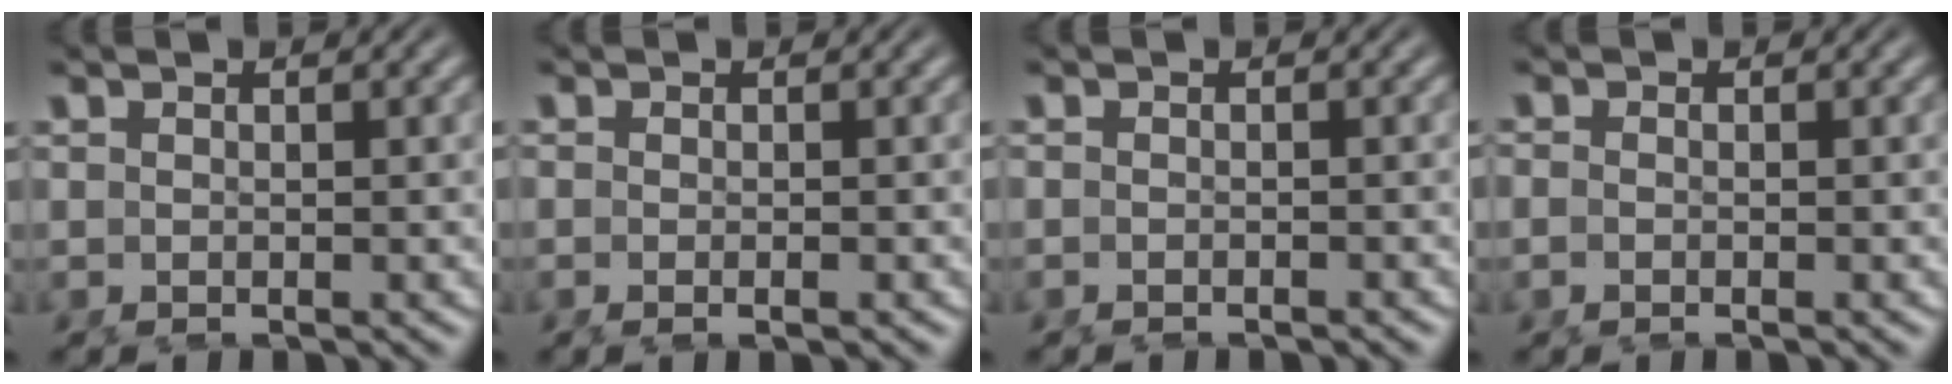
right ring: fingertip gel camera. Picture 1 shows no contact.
{"total": 1.2, "force": [-0.7, 0.6, 0.8], "torque": [-0.017, -0.003, -0.012]}
{"total": 1.1, "force": [-1.1, 0.0, 0.1], "torque": [-0.005, -0.009, -0.014]}
{"total": 1.0, "force": [-0.6, 0.5, 0.6], "torque": [-0.014, -0.003, -0.011]}